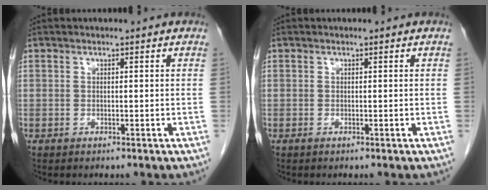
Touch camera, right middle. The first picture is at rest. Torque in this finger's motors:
{"motor_torque": [0.21, -0.04, 0.04, 0.00]}